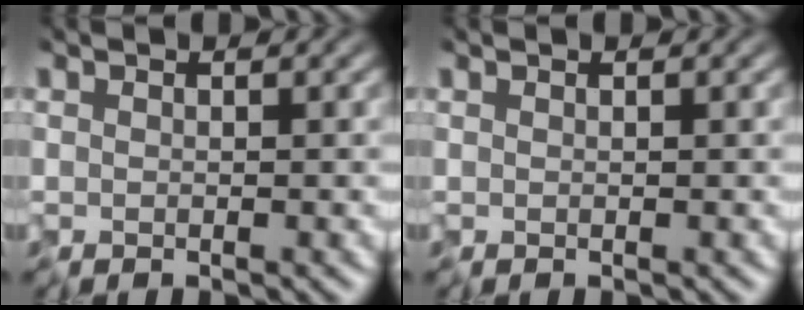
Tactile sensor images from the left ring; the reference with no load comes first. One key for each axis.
{"total": 0.0}